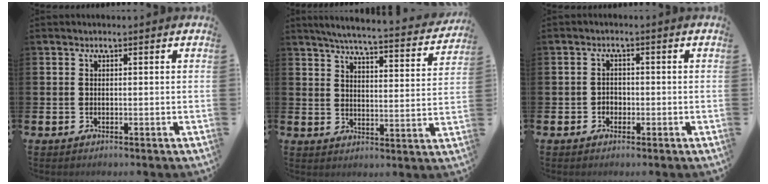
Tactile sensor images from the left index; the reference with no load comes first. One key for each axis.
{"total": 5.5, "fx": 5.2, "fy": 0.2, "fz": 2.0, "tx": -0.055, "ty": -0.042, "tz": 0.085}
{"total": 1.5, "fx": -0.7, "fy": 1.3, "fz": 0.3, "tx": -0.007, "ty": 0.003, "tz": -0.016}